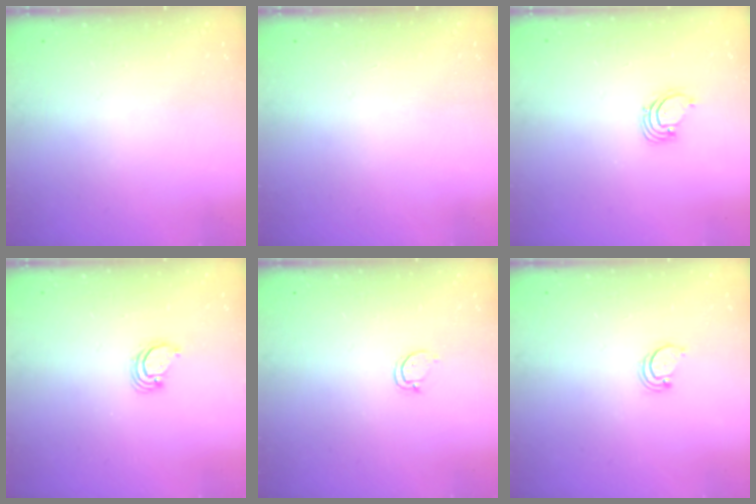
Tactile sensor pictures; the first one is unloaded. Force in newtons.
{"total": 0.0}
{"total": 1.5, "press": 1.5, "slide": 0.1}
{"total": 2.9, "press": 2.9, "slide": 0.3}
{"total": 2.5, "press": 2.5, "slide": 0.3}
{"total": 2.2, "press": 2.2, "slide": 0.2}